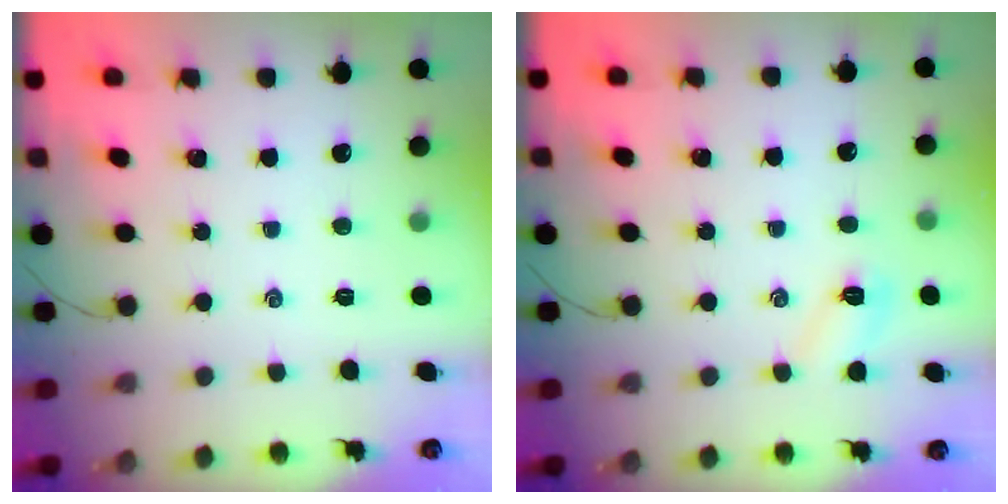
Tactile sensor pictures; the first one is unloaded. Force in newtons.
{"total": 4.0, "press": 3.9, "slide": 1.0}